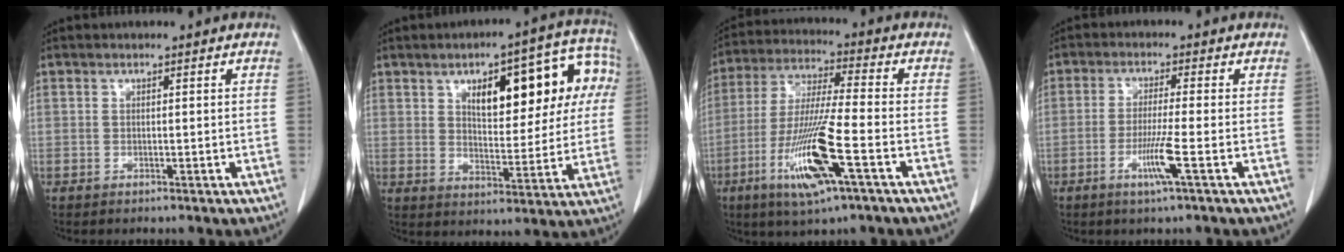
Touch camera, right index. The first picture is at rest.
{"total": 16.6, "force": [5.3, 6.3, 14.3], "torque": [-0.184, 0.040, 0.073]}
{"total": 14.0, "force": [-5.6, 0.6, 12.9], "torque": [-0.262, -0.022, -0.102]}
{"total": 5.2, "force": [-2.0, -0.8, 4.7], "torque": [-0.092, -0.012, -0.040]}